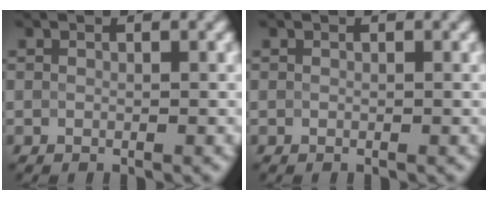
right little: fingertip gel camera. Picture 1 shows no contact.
{"total": 0.0}